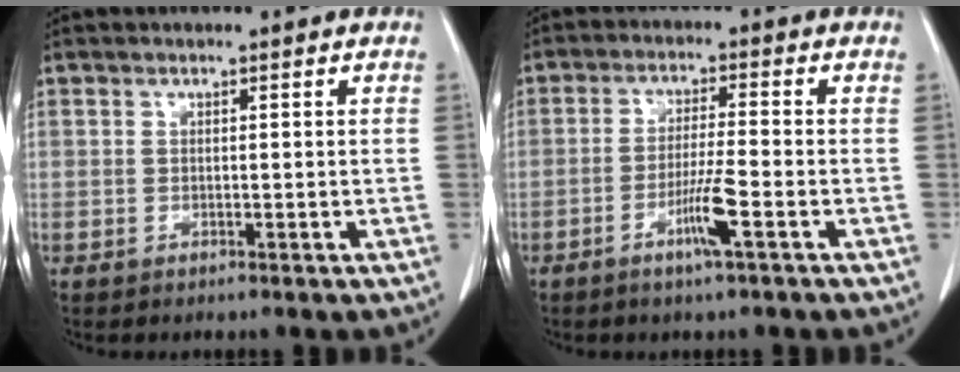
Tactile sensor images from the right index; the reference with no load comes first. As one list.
[{"total": 5.5, "force": [-2.6, -0.5, 4.8], "torque": [-0.092, -0.009, -0.052]}]